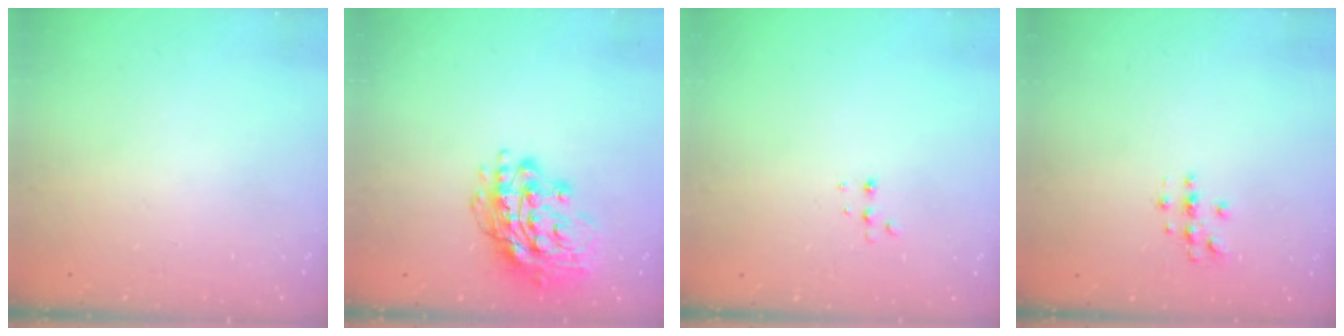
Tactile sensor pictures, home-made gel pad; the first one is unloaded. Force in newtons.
{"total": 15.9, "press": 15.8, "slide": 1.3}
{"total": 4.2, "press": 4.1, "slide": 0.9}
{"total": 3.0, "press": 3.0, "slide": 0.3}